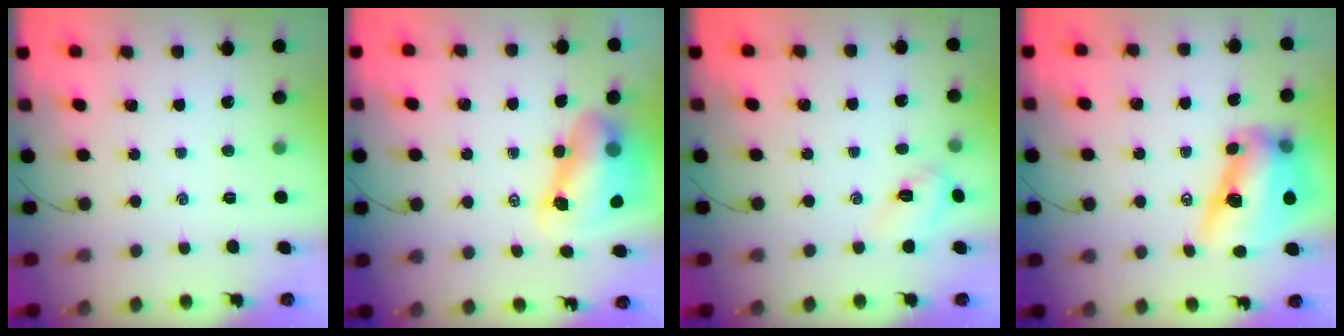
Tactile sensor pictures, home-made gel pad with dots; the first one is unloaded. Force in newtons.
{"total": 10.2, "press": 9.9, "slide": 2.5}
{"total": 4.0, "press": 3.9, "slide": 1.0}
{"total": 13.1, "press": 12.8, "slide": 2.7}